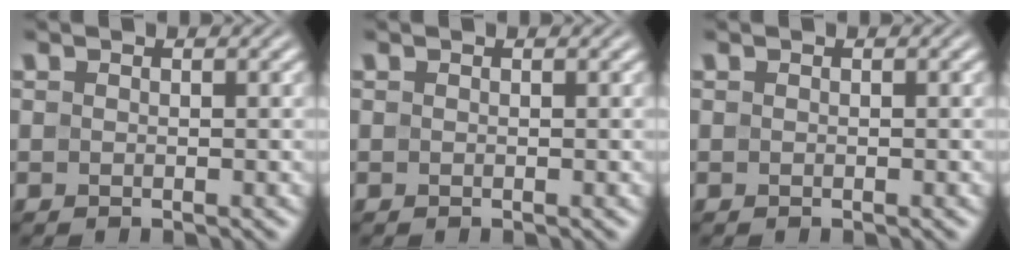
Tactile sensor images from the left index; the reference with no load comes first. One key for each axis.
{"total": 0.0}
{"total": 0.0}